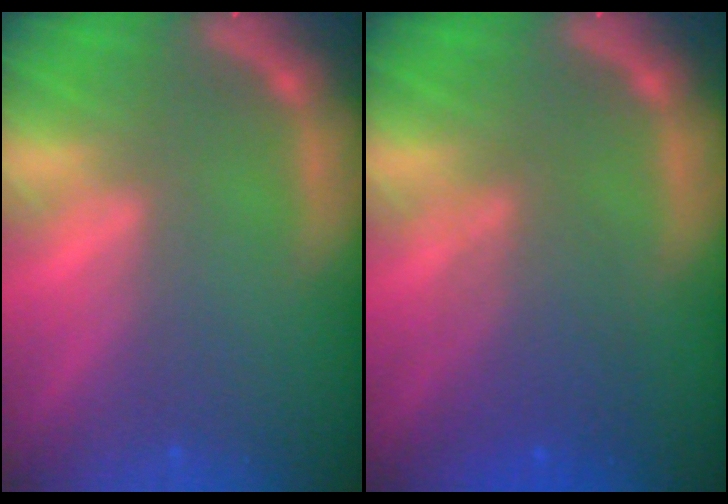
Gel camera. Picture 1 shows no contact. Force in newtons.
{"total": 4.6}